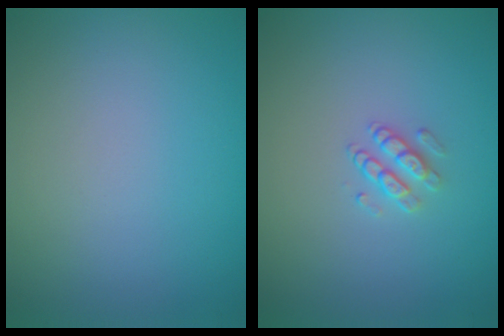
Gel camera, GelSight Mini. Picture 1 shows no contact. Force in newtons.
{"total": 1.5, "press": 1.1, "slide": 1.0}